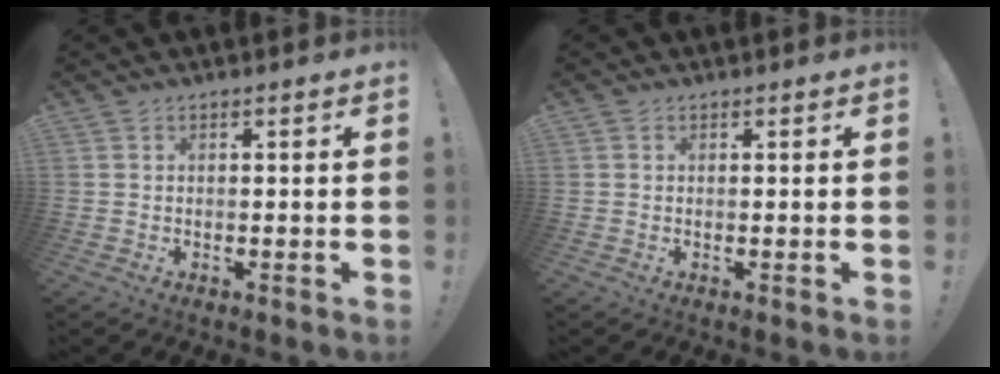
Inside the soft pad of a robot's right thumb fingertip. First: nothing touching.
{"total": 0.5, "force": [0.3, 0.4, -0.1], "torque": [0.006, -0.002, 0.006]}